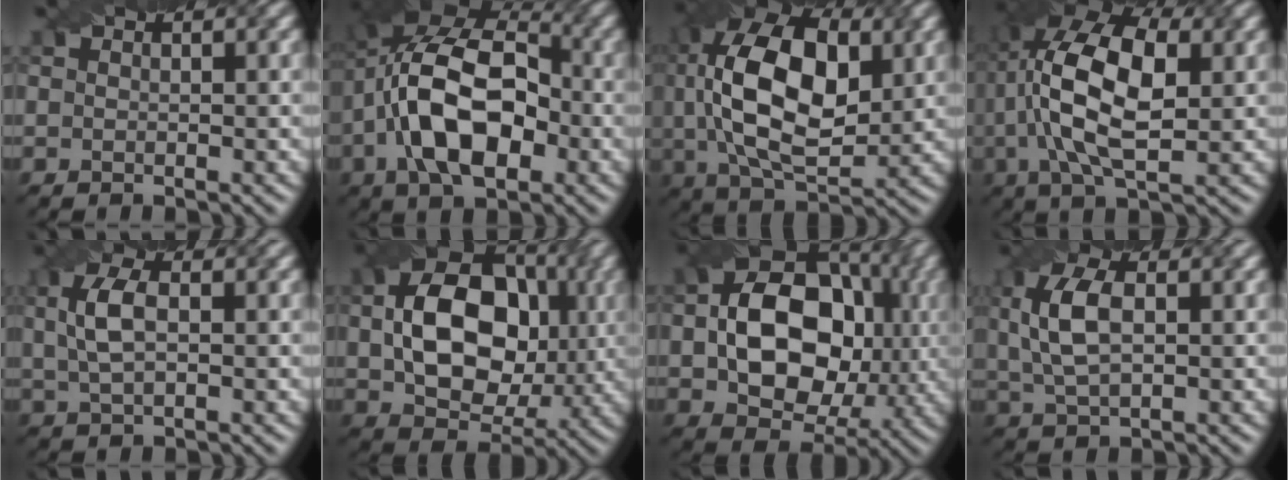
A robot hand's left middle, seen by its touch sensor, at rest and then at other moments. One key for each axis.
{"total": 12.8, "fx": -1.7, "fy": 7.3, "fz": 10.4, "tx": -0.181, "ty": 0.019, "tz": -0.047}
{"total": 14.0, "fx": 2.2, "fy": 7.7, "fz": 11.5, "tx": -0.225, "ty": 0.011, "tz": 0.038}
{"total": 12.2, "fx": 1.6, "fy": 5.7, "fz": 10.6, "tx": -0.209, "ty": 0.019, "tz": 0.022}
{"total": 3.9, "fx": 0.7, "fy": 1.9, "fz": 3.3, "tx": -0.080, "ty": 0.007, "tz": 0.012}
{"total": 11.4, "fx": 0.9, "fy": 8.1, "fz": 7.9, "tx": -0.141, "ty": 0.003, "tz": 0.017}
{"total": 12.4, "fx": 0.3, "fy": 8.9, "fz": 8.6, "tx": -0.138, "ty": 0.004, "tz": 0.003}
{"total": 5.6, "fx": 1.0, "fy": 2.8, "fz": 4.7, "tx": -0.106, "ty": 0.012, "tz": 0.019}